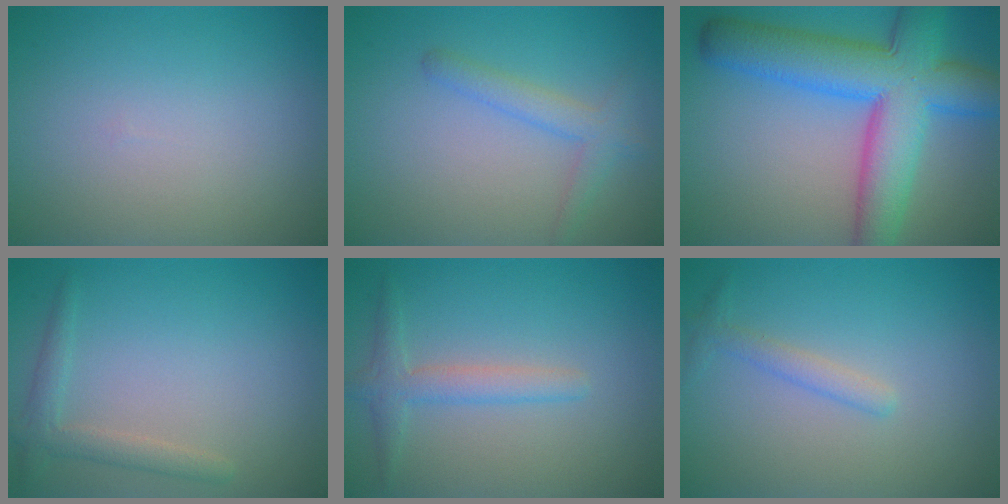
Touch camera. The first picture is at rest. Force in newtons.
{"total": 2.4, "press": 2.4, "slide": 0.1}
{"total": 10.8, "press": 10.7, "slide": 0.5}
{"total": 2.0, "press": 2.0, "slide": 0.3}
{"total": 2.4, "press": 2.4, "slide": 0.1}
{"total": 1.5, "press": 1.5, "slide": 0.1}